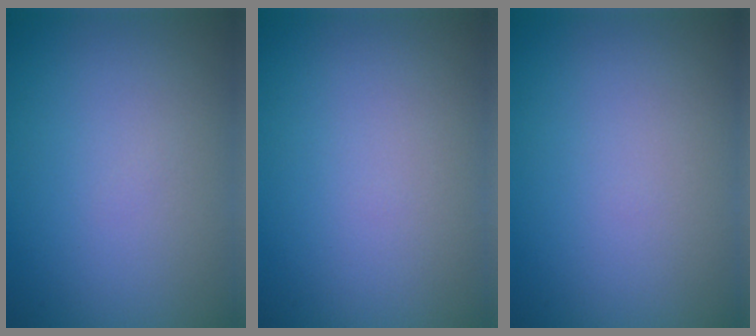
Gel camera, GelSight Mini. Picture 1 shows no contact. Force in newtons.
{"total": 0.0}
{"total": 0.0}